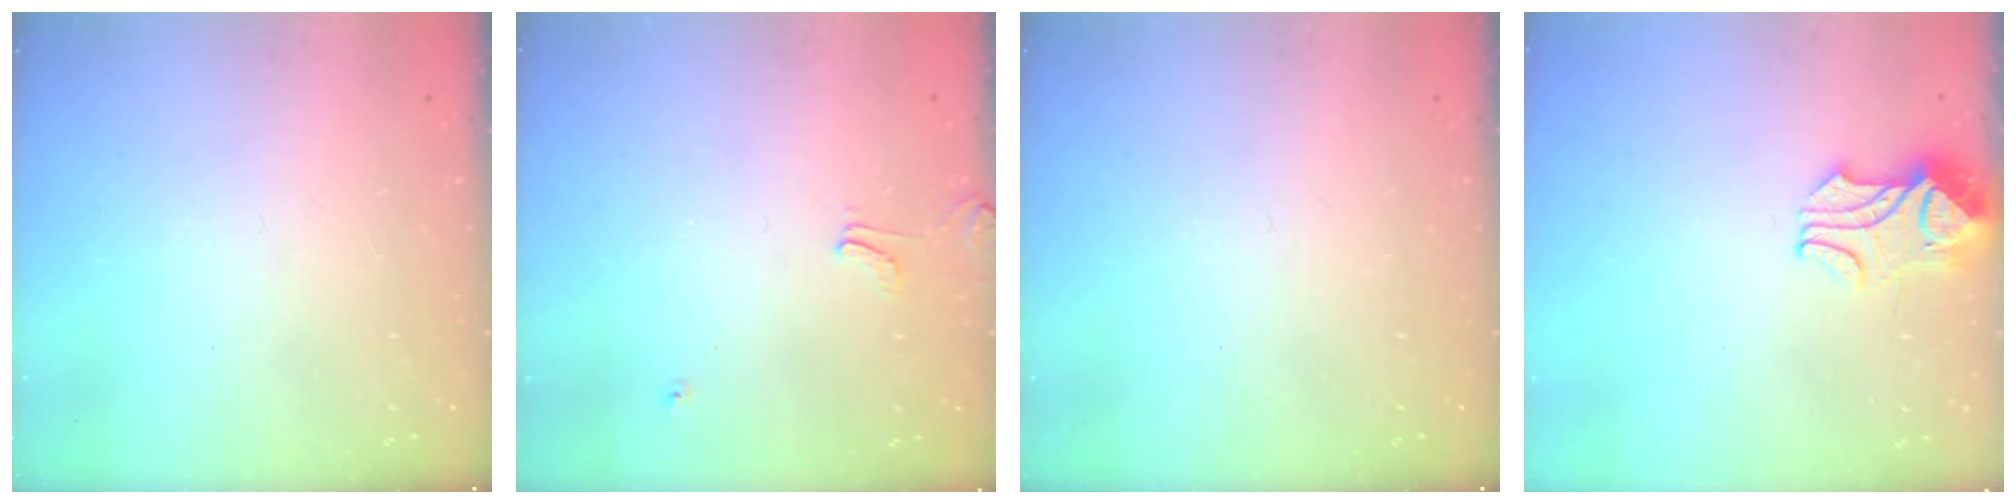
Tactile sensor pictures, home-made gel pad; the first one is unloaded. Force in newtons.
{"total": 2.2, "press": 2.2, "slide": 0.4}
{"total": 0.0}
{"total": 2.2, "press": 2.1, "slide": 0.8}